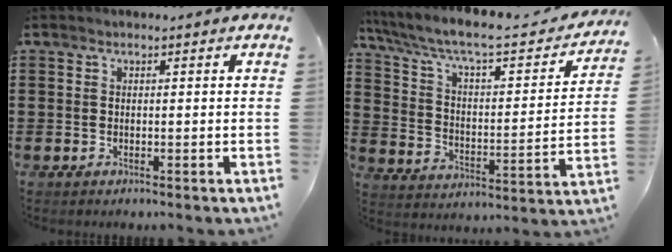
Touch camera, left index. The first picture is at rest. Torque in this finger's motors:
{"motor_torque": [2.14, 0.00, 0.56, 0.19]}